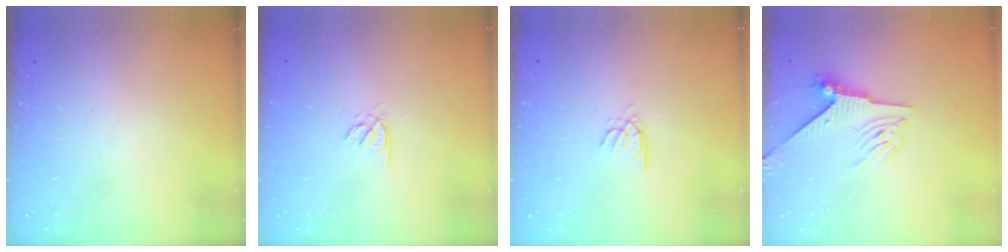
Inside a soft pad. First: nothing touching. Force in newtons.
{"total": 1.8, "press": 1.8, "slide": 0.5}
{"total": 2.6, "press": 2.6, "slide": 0.4}
{"total": 6.0, "press": 5.9, "slide": 1.0}